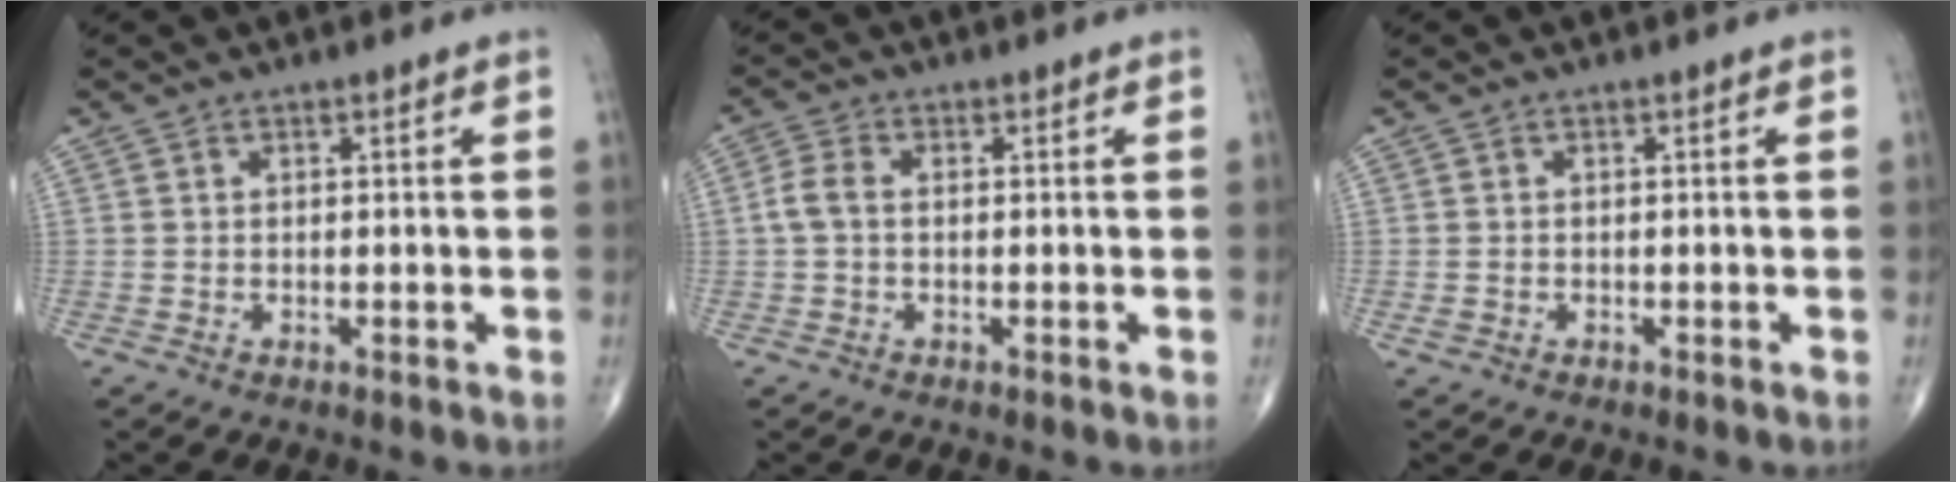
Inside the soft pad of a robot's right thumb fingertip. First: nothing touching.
{"total": 3.4, "force": [-0.2, 2.1, 2.6], "torque": [-0.061, 0.008, -0.009]}
{"total": 0.9, "force": [-0.4, 0.7, 0.4], "torque": [-0.013, 0.003, -0.005]}